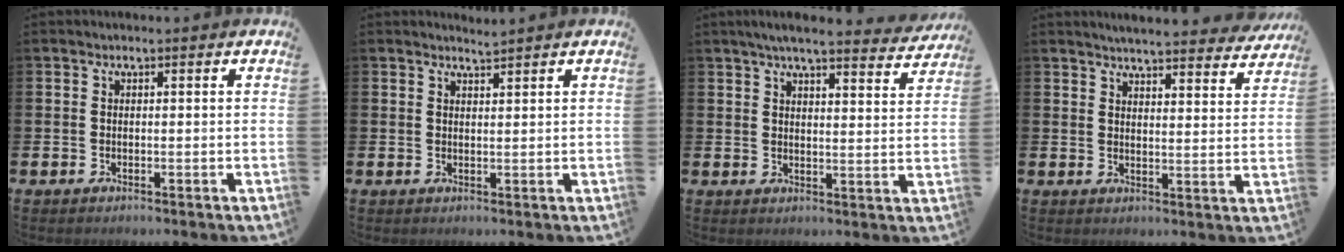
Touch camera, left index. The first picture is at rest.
{"total": 1.9, "force": [1.9, -0.2, -0.1], "torque": [0.003, -0.009, 0.035]}
{"total": 5.5, "force": [5.0, 0.4, 2.1], "torque": [-0.039, -0.028, 0.084]}
{"total": 4.9, "force": [4.8, 0.2, 0.9], "torque": [-0.018, -0.035, 0.081]}